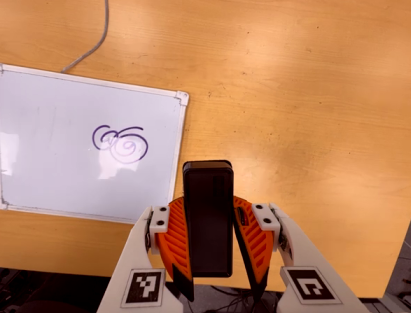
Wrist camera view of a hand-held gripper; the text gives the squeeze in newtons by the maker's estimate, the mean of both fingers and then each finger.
{"total": 8.6, "left": 6.9, "right": 10.3}